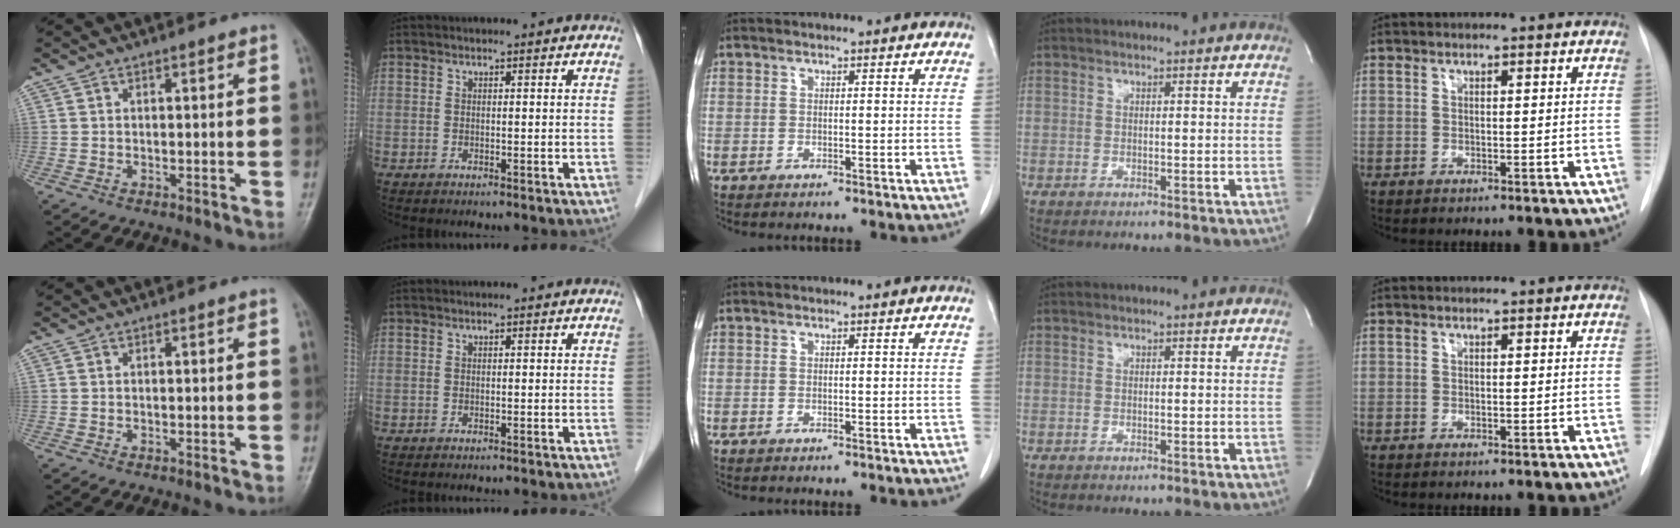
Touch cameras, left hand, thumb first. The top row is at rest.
{}